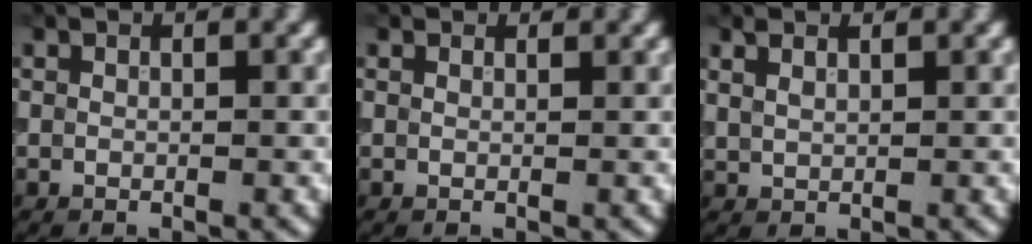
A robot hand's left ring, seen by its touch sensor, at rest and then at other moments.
{"total": 0.9, "force": [0.8, 0.4, 0.1], "torque": [-0.008, -0.001, 0.008]}
{"total": 1.4, "force": [1.0, 0.5, 0.9], "torque": [-0.024, 0.005, 0.023]}